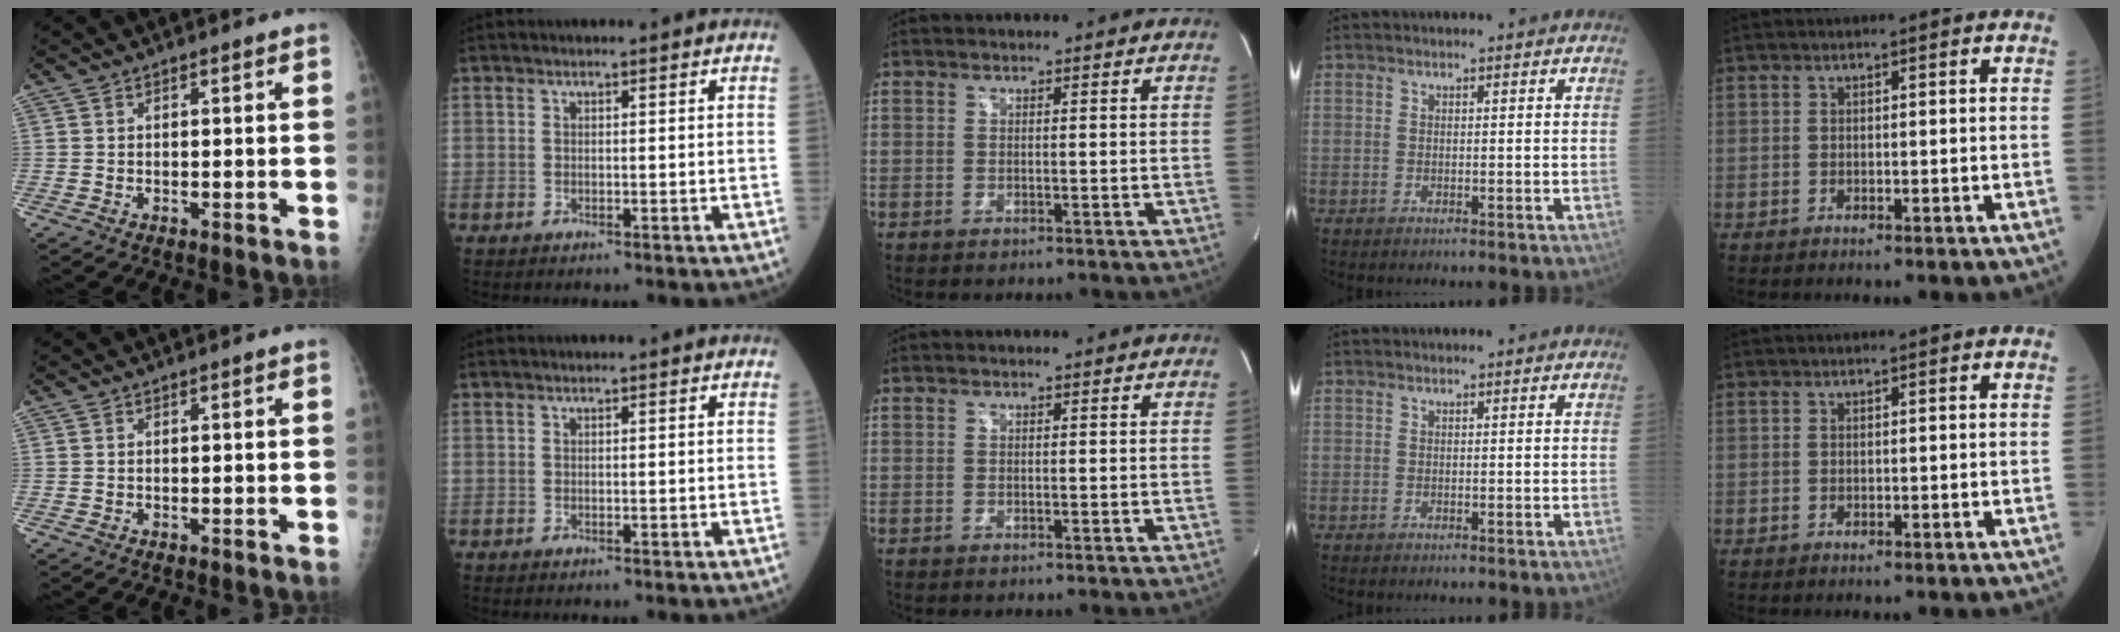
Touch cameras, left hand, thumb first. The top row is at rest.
{}